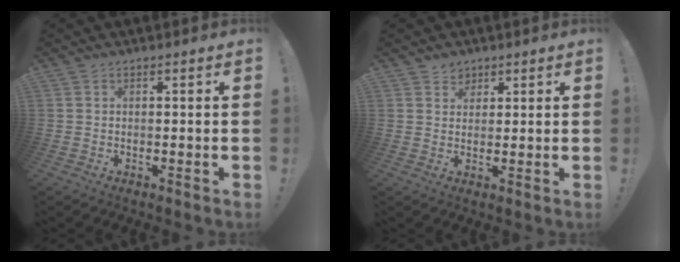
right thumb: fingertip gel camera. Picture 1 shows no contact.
{"total": 3.8, "force": [2.6, 2.7, 0.2], "torque": [0.016, -0.016, 0.044]}